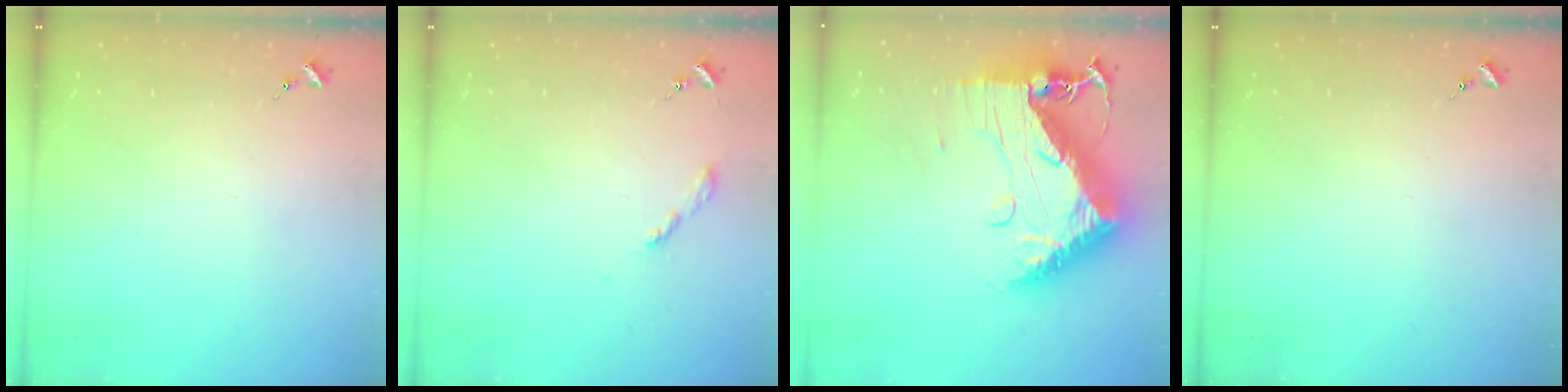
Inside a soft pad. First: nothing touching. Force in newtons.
{"total": 2.6, "press": 2.6, "slide": 0.3}
{"total": 20.9, "press": 20.8, "slide": 1.9}
{"total": 0.0}